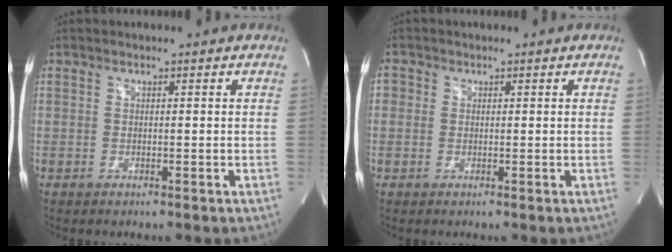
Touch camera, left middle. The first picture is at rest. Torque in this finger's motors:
{"motor_torque": [0.29, -0.18, -0.14, 0.00]}